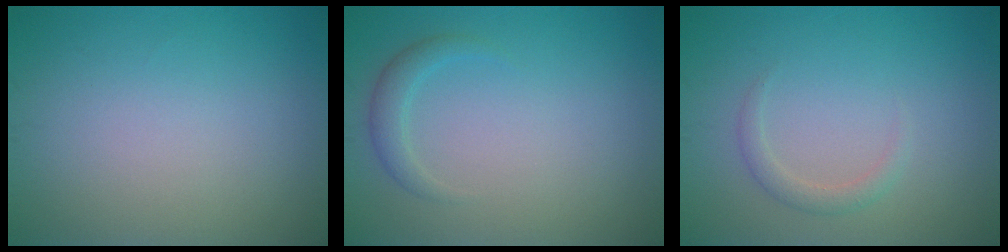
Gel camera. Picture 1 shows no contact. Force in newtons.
{"total": 1.6, "press": 1.6, "slide": 0.1}
{"total": 1.4, "press": 1.4, "slide": 0.1}